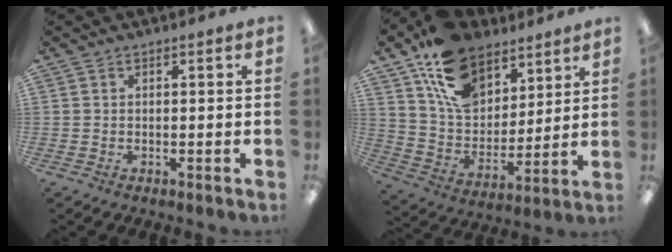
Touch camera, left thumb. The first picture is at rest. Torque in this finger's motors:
{"motor_torque": [1.08, 0.67, 1.75, -1.02, 0.13]}